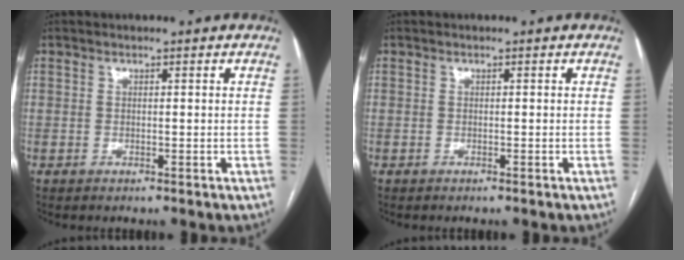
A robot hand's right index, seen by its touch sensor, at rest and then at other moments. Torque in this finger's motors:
{"motor_torque": [-0.09, 0.01, -0.07, 0.00]}